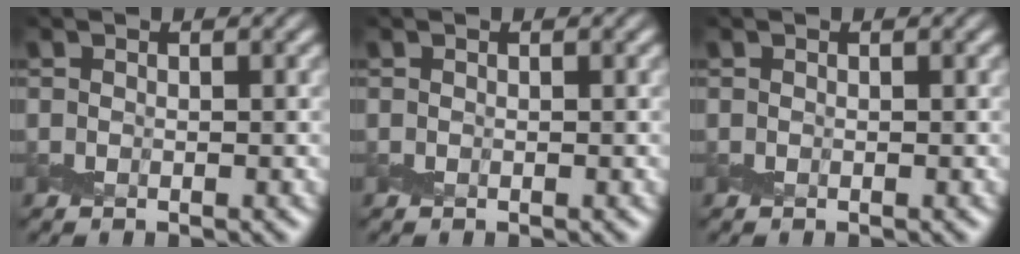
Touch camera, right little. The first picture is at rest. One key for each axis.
{"total": 0.0}
{"total": 0.0}